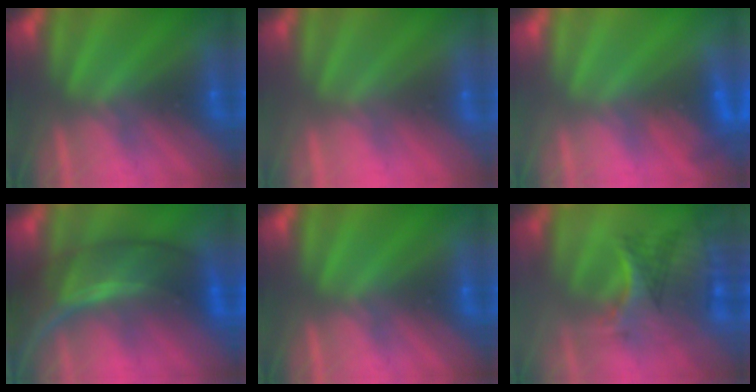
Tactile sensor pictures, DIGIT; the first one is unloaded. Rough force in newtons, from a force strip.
{"total": 2.9}
{"total": 7.4}
{"total": 7.2}
{"total": 0.0}
{"total": 2.9}